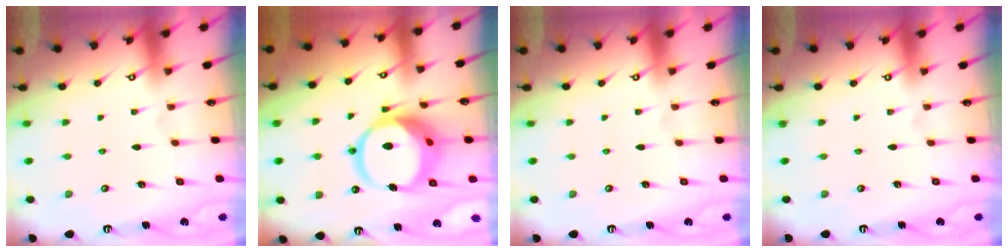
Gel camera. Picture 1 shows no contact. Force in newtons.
{"total": 16.3, "press": 16.2, "slide": 2.0}
{"total": 0.0}
{"total": 0.0}